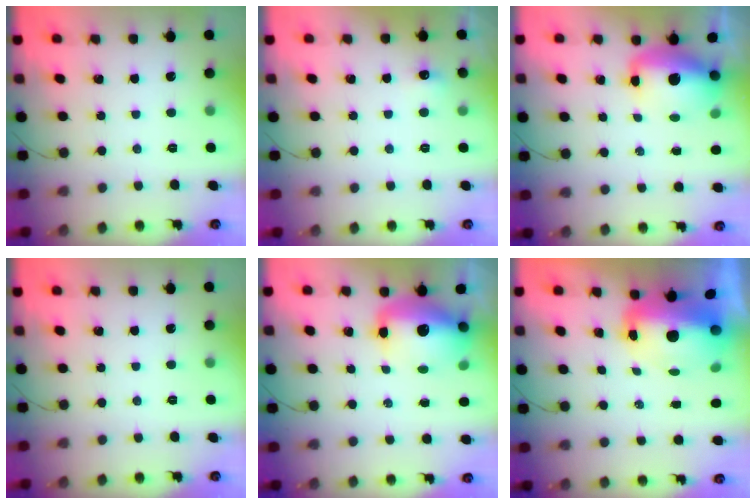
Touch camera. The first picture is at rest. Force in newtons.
{"total": 12.3, "press": 4.6, "slide": 11.4}
{"total": 11.6, "press": 11.2, "slide": 3.1}
{"total": 0.0}
{"total": 13.5, "press": 13.2, "slide": 3.0}
{"total": 15.1, "press": 11.1, "slide": 10.3}